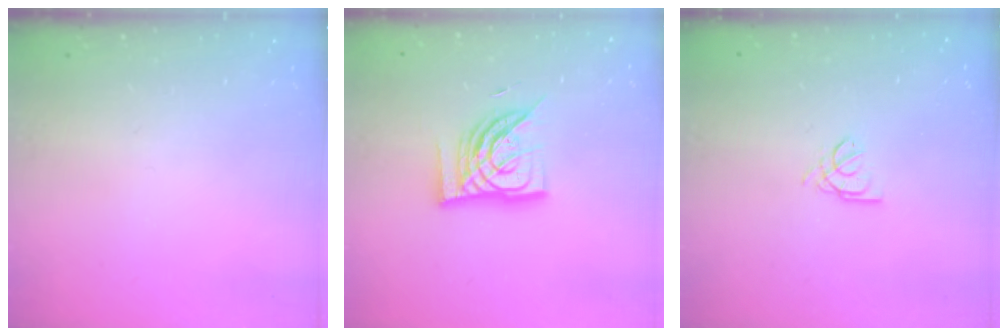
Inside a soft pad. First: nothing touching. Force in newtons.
{"total": 13.8, "press": 13.7, "slide": 1.3}
{"total": 2.5, "press": 2.5, "slide": 0.5}